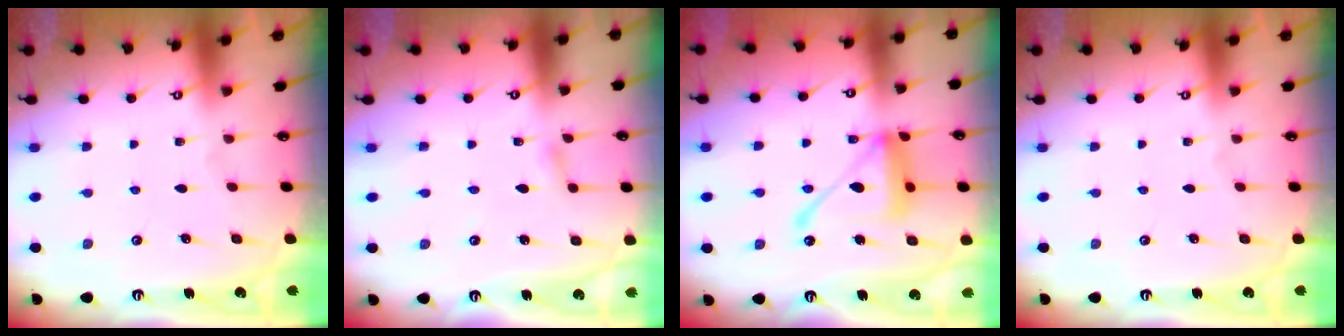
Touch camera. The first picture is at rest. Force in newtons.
{"total": 2.3, "press": 2.2, "slide": 0.2}
{"total": 15.6, "press": 15.5, "slide": 1.7}
{"total": 0.0}